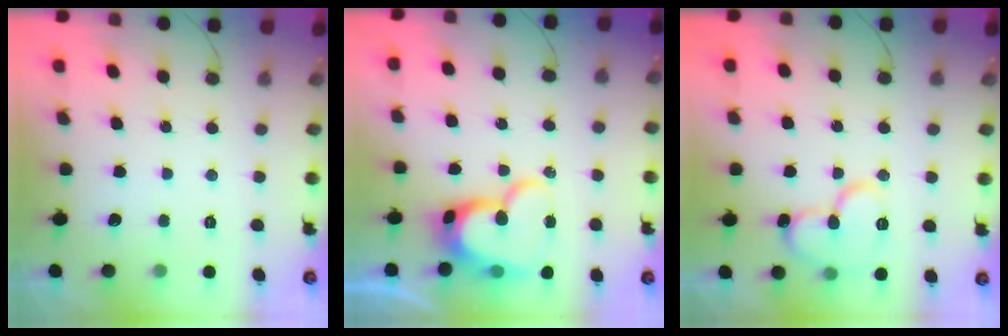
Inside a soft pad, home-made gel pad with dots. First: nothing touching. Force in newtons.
{"total": 16.3, "press": 16.2, "slide": 1.2}
{"total": 12.7, "press": 12.6, "slide": 2.0}